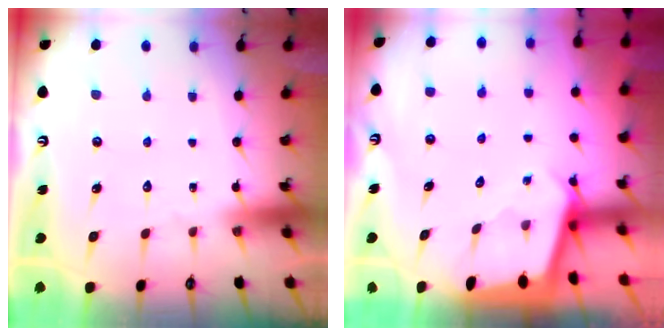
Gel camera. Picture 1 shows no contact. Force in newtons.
{"total": 2.3, "press": 2.3, "slide": 0.1}